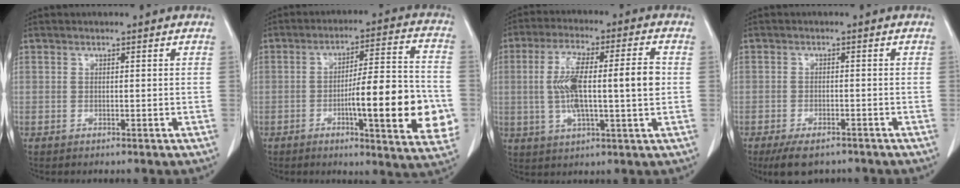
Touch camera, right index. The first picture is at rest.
{"total": 17.9, "force": [-4.2, 2.6, 17.2], "torque": [-0.207, 0.010, -0.053]}
{"total": 13.4, "force": [0.5, 2.1, 13.2], "torque": [-0.241, 0.019, 0.007]}
{"total": 6.0, "force": [-4.7, 2.3, 3.0], "torque": [-0.048, -0.006, -0.071]}